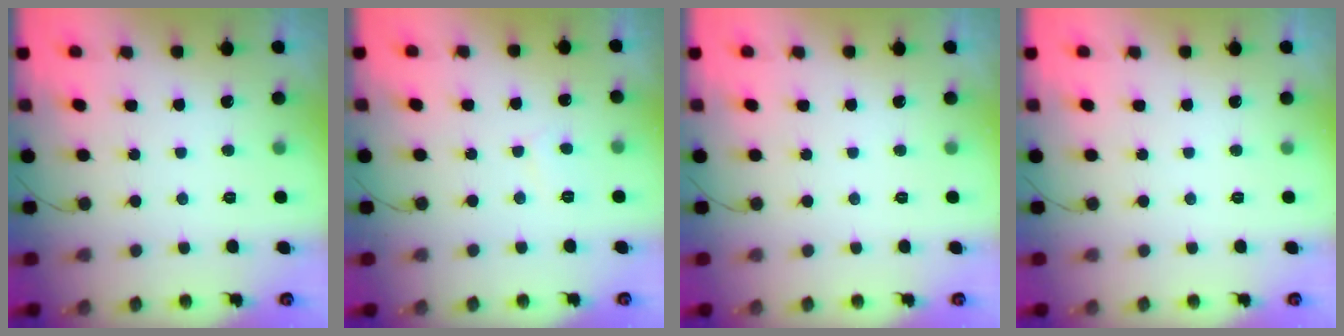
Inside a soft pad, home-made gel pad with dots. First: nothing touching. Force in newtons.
{"total": 2.9, "press": 2.9, "slide": 0.3}
{"total": 0.0}
{"total": 0.0}